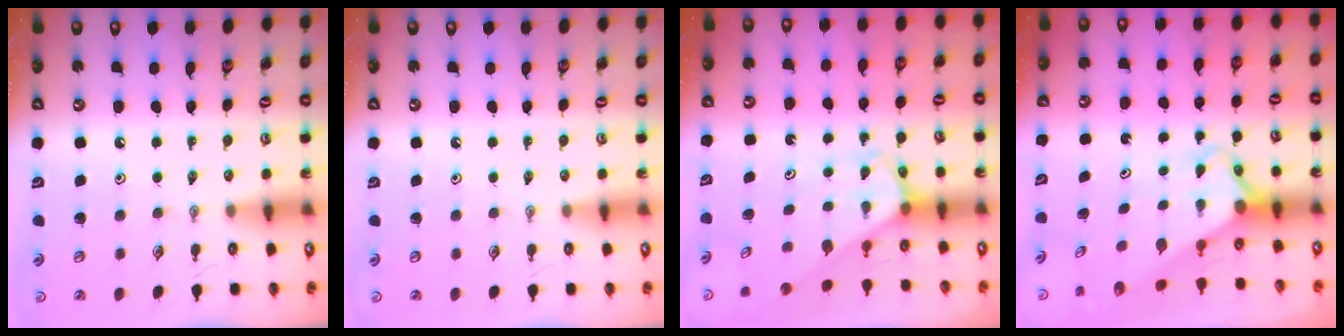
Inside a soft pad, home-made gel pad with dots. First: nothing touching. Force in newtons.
{"total": 0.0}
{"total": 2.4, "press": 2.4, "slide": 0.2}
{"total": 3.1, "press": 3.0, "slide": 0.3}